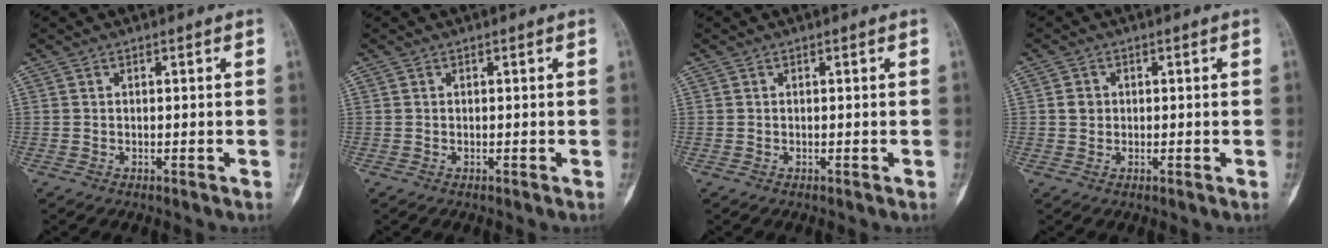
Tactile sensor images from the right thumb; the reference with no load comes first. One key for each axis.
{"total": 0.0}
{"total": 0.0}
{"total": 2.1, "fx": 0.2, "fy": 1.9, "fz": 0.8, "tx": -0.005, "ty": 0.003, "tz": 0.005}